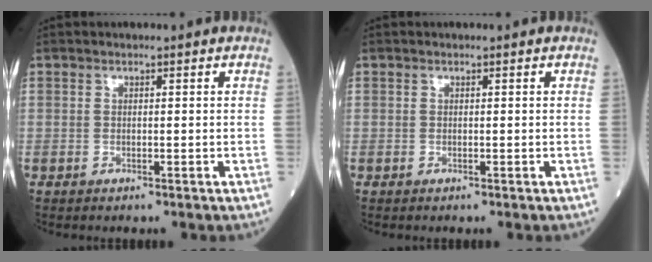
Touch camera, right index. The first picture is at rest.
{"total": 0.0}